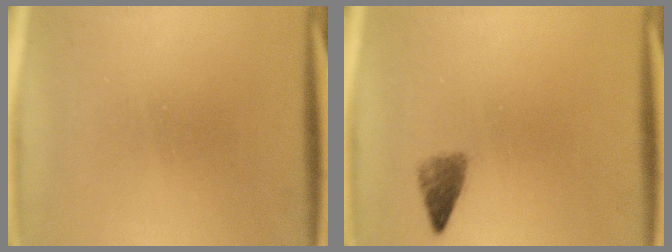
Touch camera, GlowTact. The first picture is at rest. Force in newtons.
{"total": 2.2}